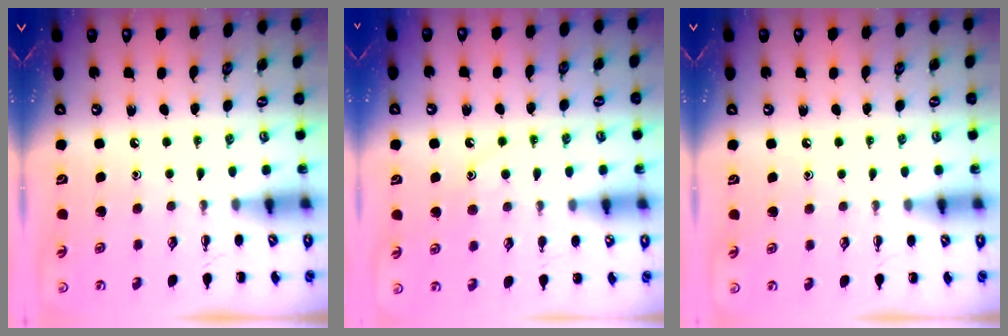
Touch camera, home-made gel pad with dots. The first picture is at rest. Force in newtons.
{"total": 8.5, "press": 8.4, "slide": 1.1}
{"total": 3.0, "press": 2.8, "slide": 1.1}